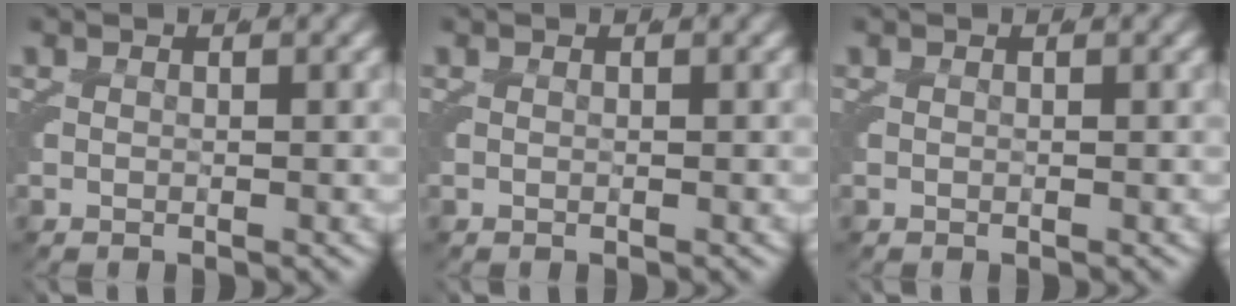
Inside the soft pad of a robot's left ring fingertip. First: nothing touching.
{"total": 0.0}
{"total": 0.0}